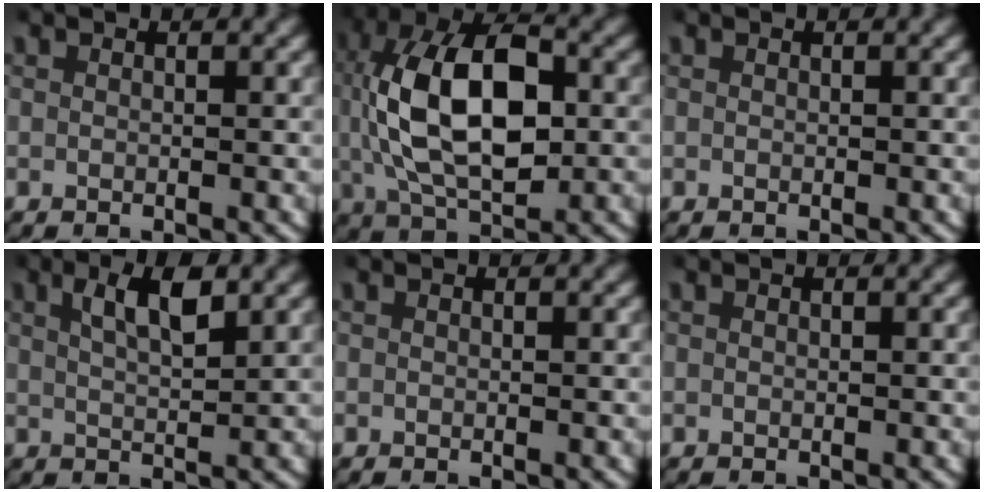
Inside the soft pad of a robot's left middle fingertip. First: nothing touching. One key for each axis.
{"total": 11.7, "fx": 0.7, "fy": 6.8, "fz": 9.5, "tx": -0.186, "ty": -0.011, "tz": 0.020}
{"total": 0.0}
{"total": 3.7, "fx": 1.7, "fy": 1.2, "fz": 3.1, "tx": -0.053, "ty": 0.004, "tz": 0.027}
{"total": 0.0}
{"total": 0.0}